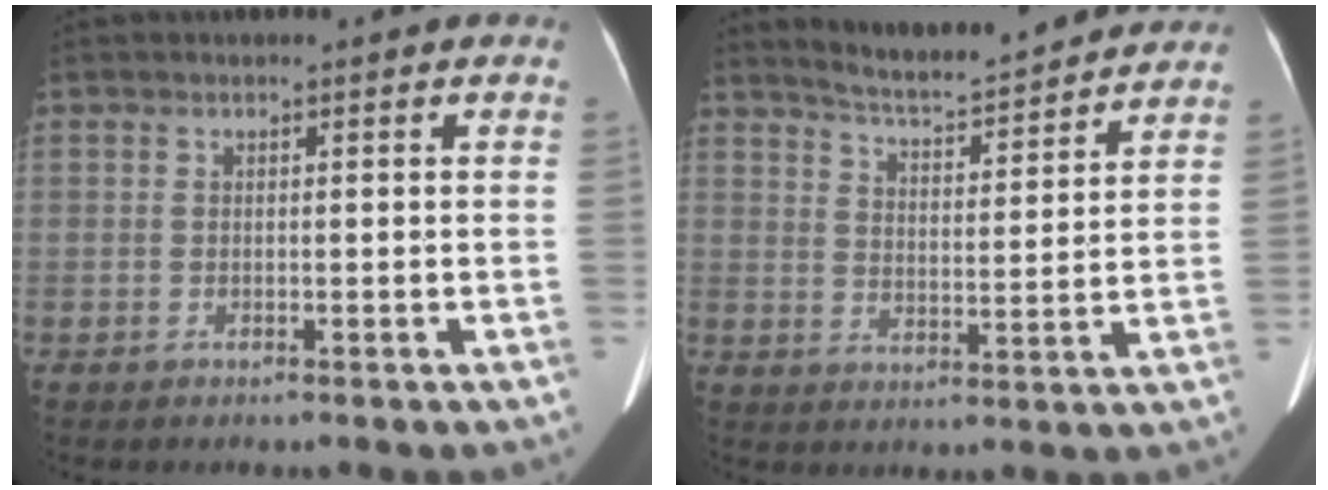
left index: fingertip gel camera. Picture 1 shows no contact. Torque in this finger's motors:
{"motor_torque": [-0.22, -0.15, -0.07, 0.03]}